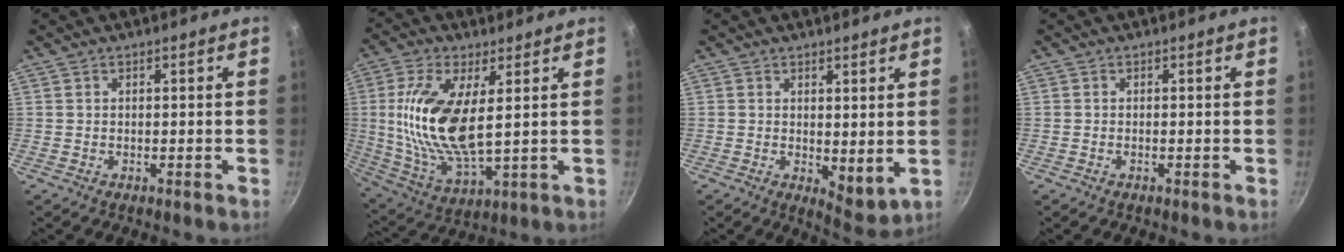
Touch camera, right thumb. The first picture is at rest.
{"total": 16.6, "force": [2.8, 6.9, 14.8], "torque": [-0.304, -0.017, 0.059]}
{"total": 5.7, "force": [1.4, 2.7, 4.8], "torque": [-0.061, -0.028, 0.024]}
{"total": 0.0}